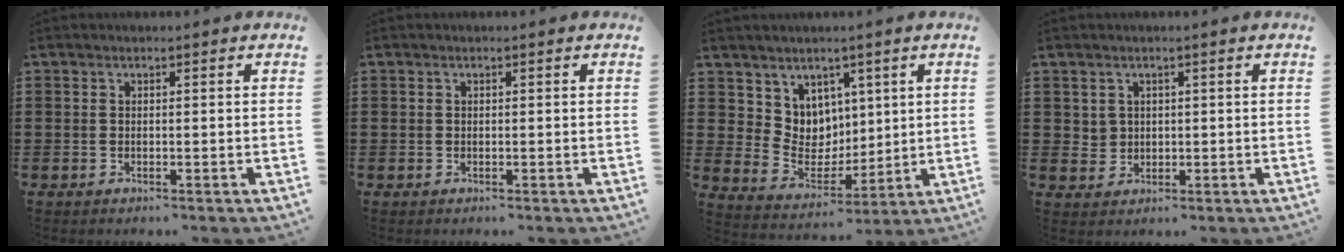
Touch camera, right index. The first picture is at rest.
{"total": 0.0}
{"total": 7.0, "force": [4.2, 5.6, -0.1], "torque": [-0.034, -0.034, 0.081]}
{"total": 2.1, "force": [1.0, 1.8, 0.2], "torque": [-0.013, 0.010, 0.019]}